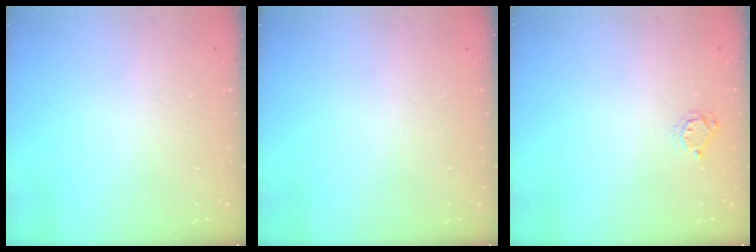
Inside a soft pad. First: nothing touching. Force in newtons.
{"total": 0.0}
{"total": 4.5, "press": 4.5, "slide": 0.4}